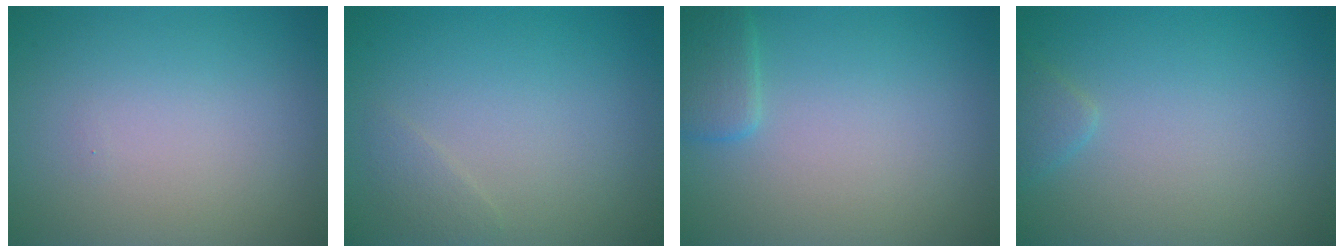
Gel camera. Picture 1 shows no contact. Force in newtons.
{"total": 0.9, "press": 0.9, "slide": 0.0}
{"total": 2.0, "press": 2.0, "slide": 0.1}
{"total": 1.1, "press": 1.1, "slide": 0.1}